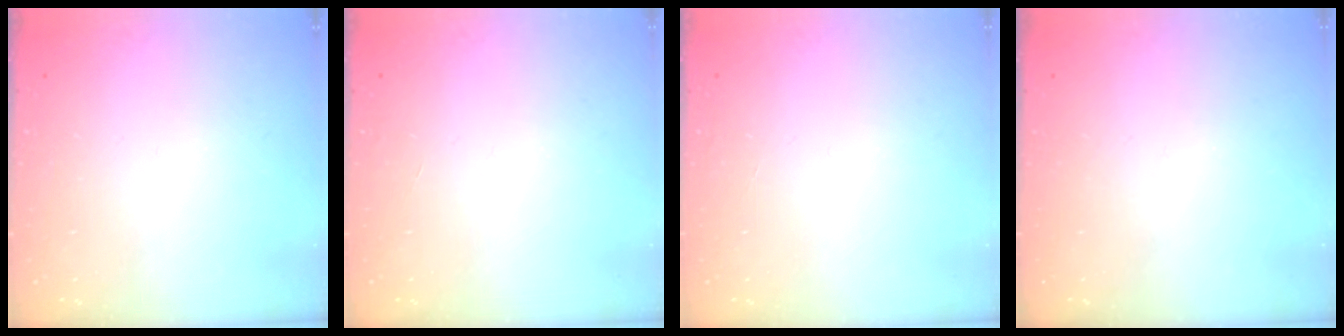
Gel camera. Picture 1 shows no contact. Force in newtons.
{"total": 0.0}
{"total": 0.0}
{"total": 0.0}